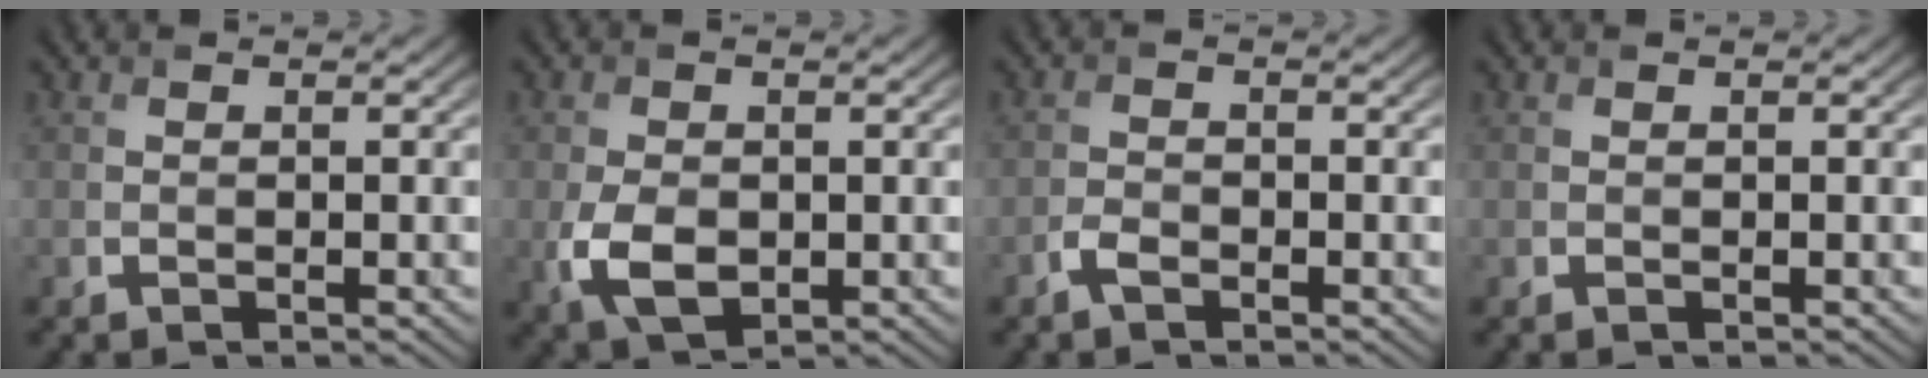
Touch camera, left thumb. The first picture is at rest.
{"total": 5.1, "force": [-0.9, 3.5, 3.7], "torque": [-0.091, -0.015, -0.013]}
{"total": 1.8, "force": [-1.3, 0.8, 1.1], "torque": [-0.023, 0.001, -0.029]}
{"total": 0.0}